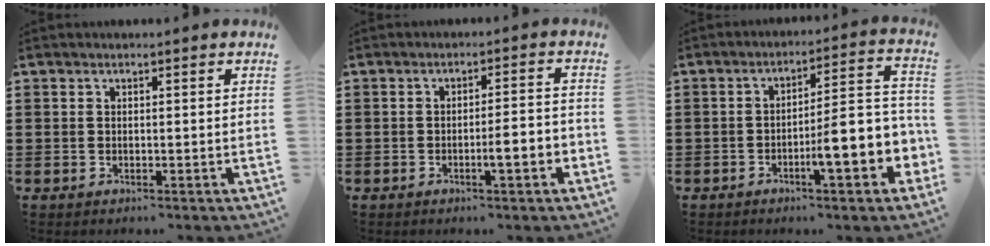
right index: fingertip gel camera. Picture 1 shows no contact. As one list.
[{"total": 4.1, "force": [-1.6, 0.4, 3.7], "torque": [-0.061, 0.001, -0.029]}, {"total": 9.7, "force": [-3.4, 1.9, 8.8], "torque": [-0.135, -0.020, -0.064]}]